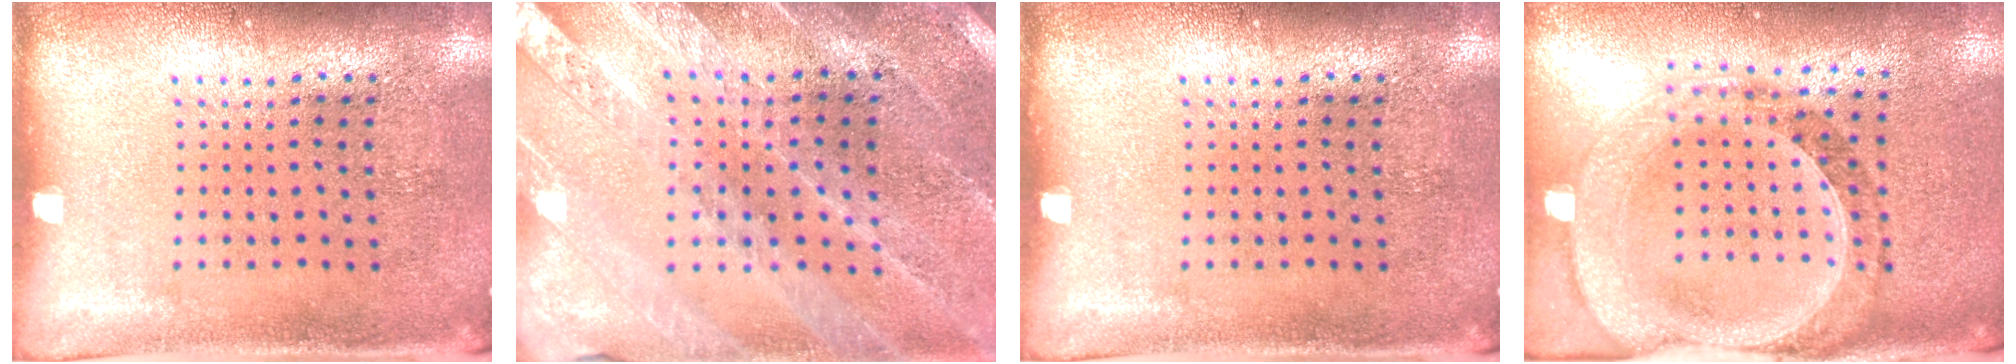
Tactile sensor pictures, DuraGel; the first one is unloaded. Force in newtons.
{"total": 1.5, "press": 1.5, "slide": 0.2}
{"total": 0.0}
{"total": 1.4, "press": 1.4, "slide": 0.3}